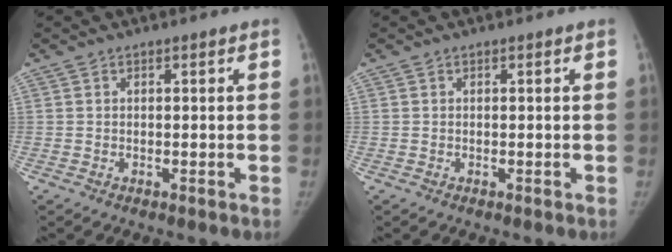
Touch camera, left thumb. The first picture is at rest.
{"total": 0.0}